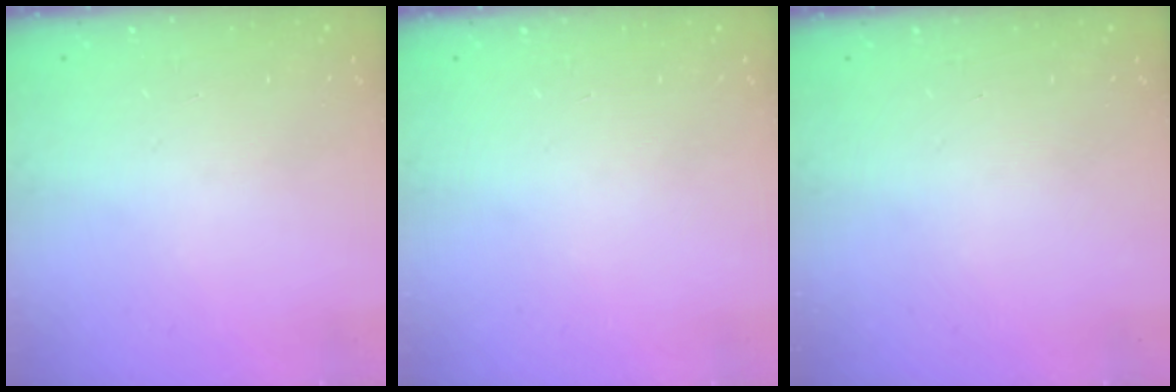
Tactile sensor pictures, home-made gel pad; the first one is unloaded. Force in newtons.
{"total": 0.0}
{"total": 0.0}